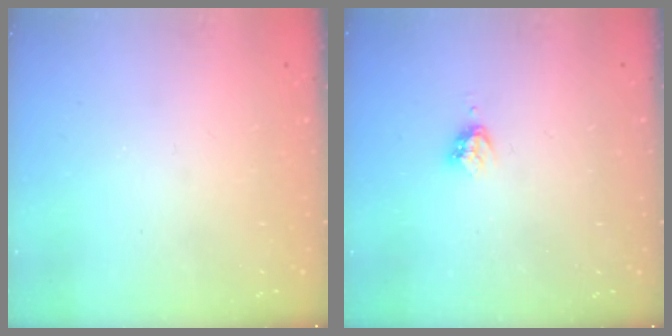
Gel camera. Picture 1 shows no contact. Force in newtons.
{"total": 3.8, "press": 3.8, "slide": 0.6}